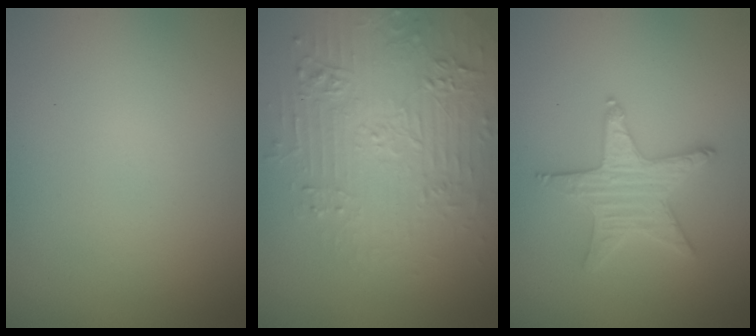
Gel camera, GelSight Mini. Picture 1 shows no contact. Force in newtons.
{"total": 5.6, "press": 4.6, "slide": 3.1}
{"total": 3.1, "press": 3.1, "slide": 0.2}